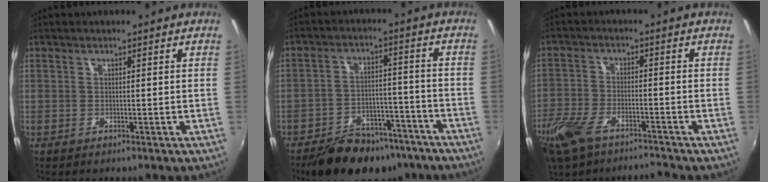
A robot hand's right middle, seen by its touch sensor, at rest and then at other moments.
{"total": 16.0, "force": [-12.2, 7.5, 7.1], "torque": [-0.139, 0.008, -0.167]}
{"total": 10.8, "force": [-8.0, 4.1, 6.1], "torque": [-0.158, -0.031, -0.160]}